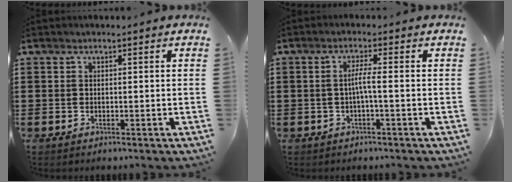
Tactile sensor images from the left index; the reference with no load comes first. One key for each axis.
{"total": 2.7, "fx": -0.5, "fy": -0.2, "fz": 2.7, "tx": -0.051, "ty": -0.002, "tz": -0.013}